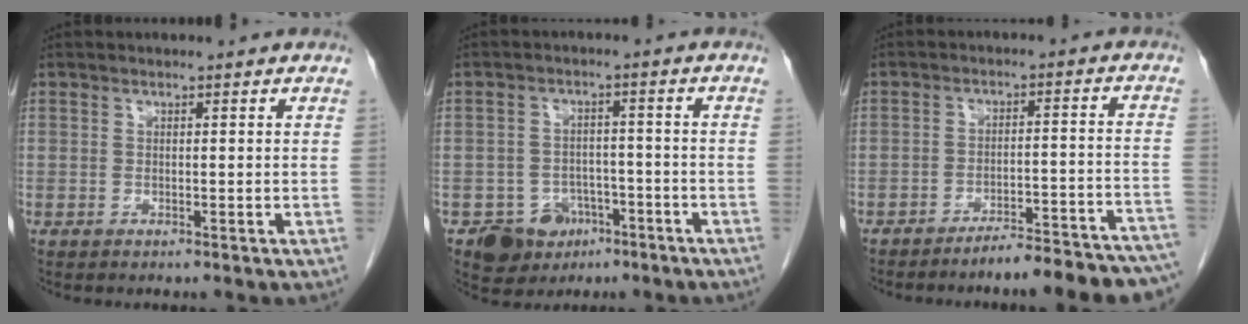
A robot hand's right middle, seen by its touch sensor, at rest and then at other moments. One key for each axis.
{"total": 6.7, "fx": -3.8, "fy": 5.2, "fz": 1.9, "tx": -0.033, "ty": 0.009, "tz": -0.049}
{"total": 14.3, "fx": -13.1, "fy": 0.5, "fz": 5.7, "tx": -0.047, "ty": 0.022, "tz": -0.172}